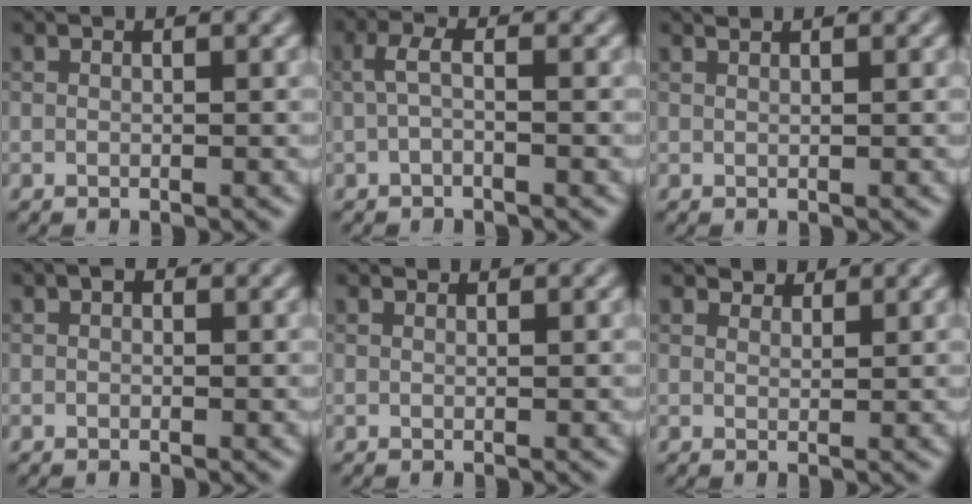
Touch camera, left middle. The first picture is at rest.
{"total": 1.6, "force": [-0.2, 0.5, 1.6], "torque": [-0.037, 0.005, -0.009]}
{"total": 0.7, "force": [0.7, 0.0, 0.2], "torque": [-0.004, -0.001, 0.007]}
{"total": 0.6, "force": [0.1, 0.5, 0.4], "torque": [-0.002, -0.001, -0.001]}
{"total": 0.6, "force": [0.6, 0.2, 0.1], "torque": [-0.003, -0.002, 0.007]}
{"total": 2.4, "force": [2.1, 0.9, 0.5], "torque": [-0.013, -0.006, 0.036]}